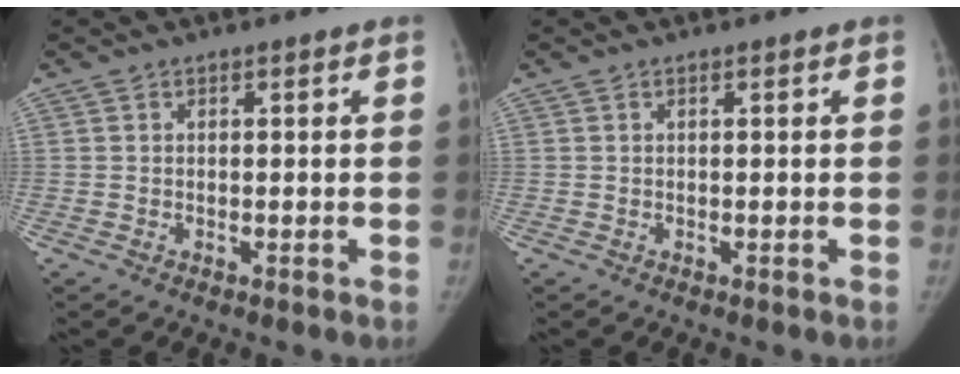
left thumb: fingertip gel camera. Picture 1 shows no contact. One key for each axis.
{"total": 0.0}